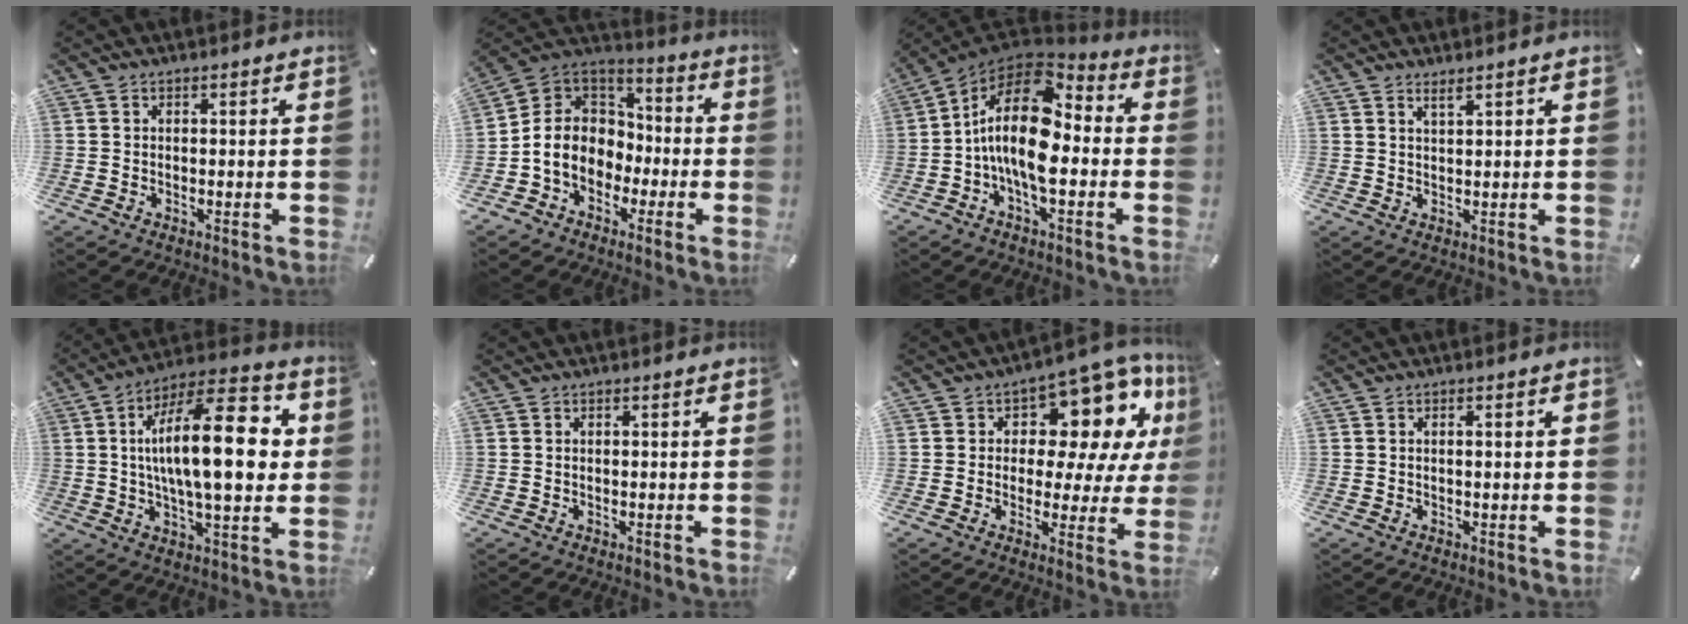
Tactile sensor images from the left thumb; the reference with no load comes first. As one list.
[{"total": 10.9, "force": [-3.7, 9.5, 4.0], "torque": [-0.112, 0.019, -0.066]}, {"total": 17.1, "force": [-0.7, 8.6, 14.8], "torque": [-0.297, -0.006, -0.012]}, {"total": 1.8, "force": [1.4, 0.2, 1.0], "torque": [-0.021, -0.001, 0.026]}, {"total": 22.4, "force": [3.3, 8.2, 20.6], "torque": [-0.360, -0.005, 0.039]}, {"total": 0.0}, {"total": 12.7, "force": [7.5, 7.0, 7.5], "torque": [-0.095, -0.075, 0.127]}, {"total": 1.4, "force": [0.2, 0.3, 1.4], "torque": [-0.027, 0.001, 0.002]}]